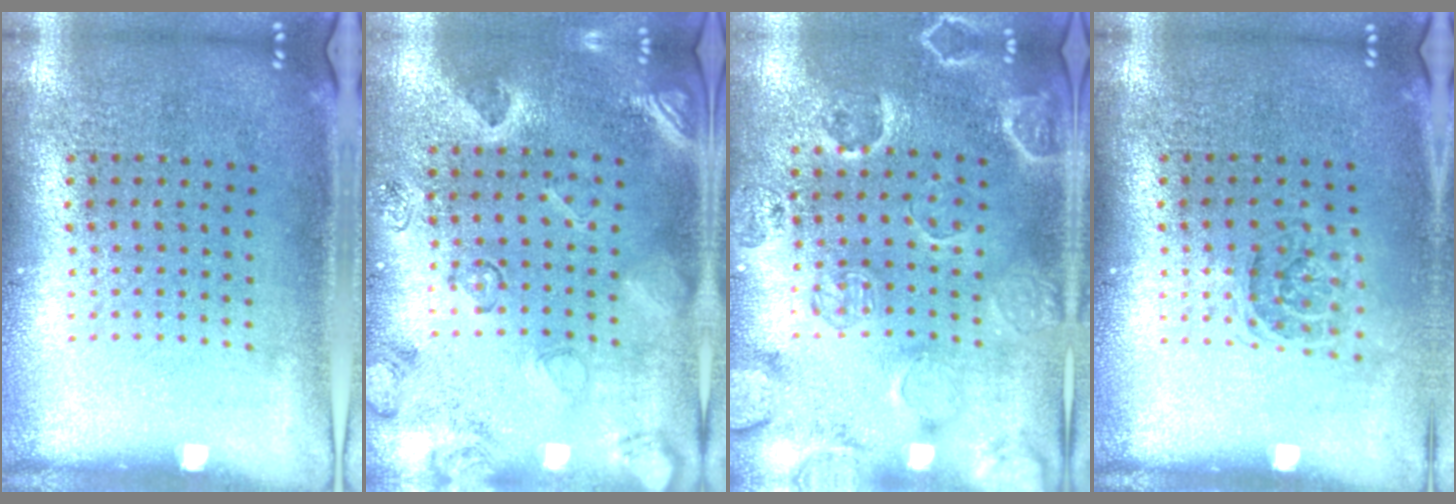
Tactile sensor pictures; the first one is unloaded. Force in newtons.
{"total": 2.3, "press": 1.9, "slide": 1.3}
{"total": 2.5, "press": 2.1, "slide": 1.3}
{"total": 1.2, "press": 1.0, "slide": 0.6}